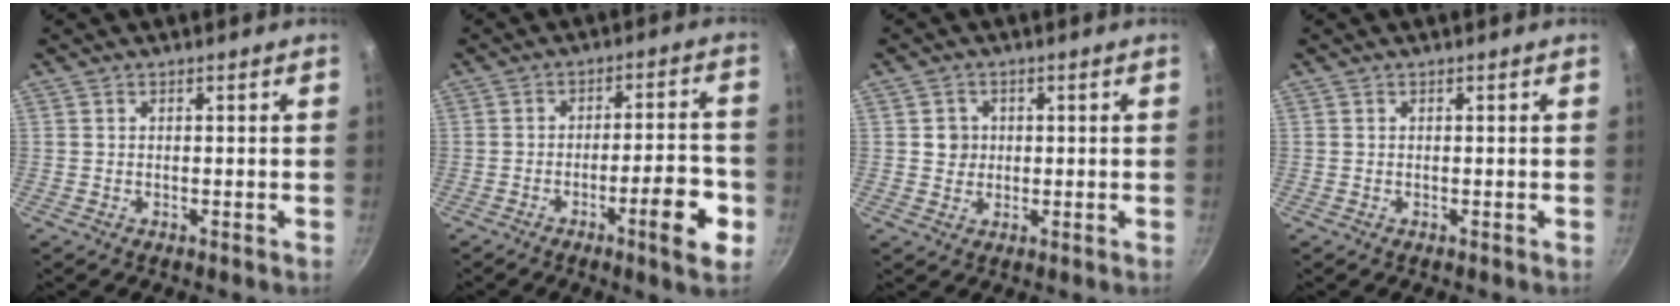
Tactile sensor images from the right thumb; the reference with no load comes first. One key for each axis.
{"total": 10.4, "fx": -4.0, "fy": 2.2, "fz": 9.3, "tx": -0.121, "ty": 0.026, "tz": -0.057}
{"total": 3.2, "fx": 0.5, "fy": 3.0, "fz": 0.9, "tx": 0.005, "ty": 0.003, "tz": 0.004}
{"total": 0.0}